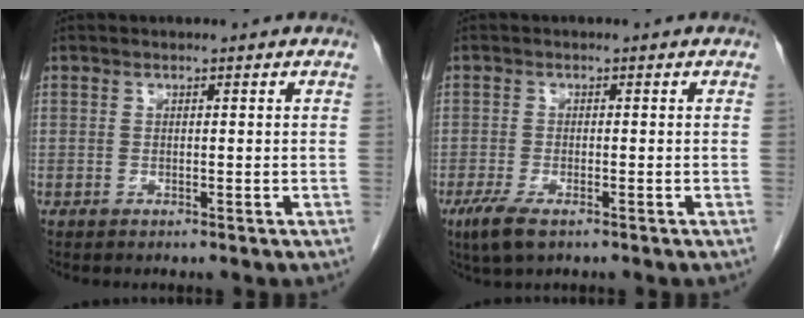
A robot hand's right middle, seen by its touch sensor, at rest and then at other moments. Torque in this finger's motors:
{"motor_torque": [0.78, -0.31, 0.03, 0.07]}